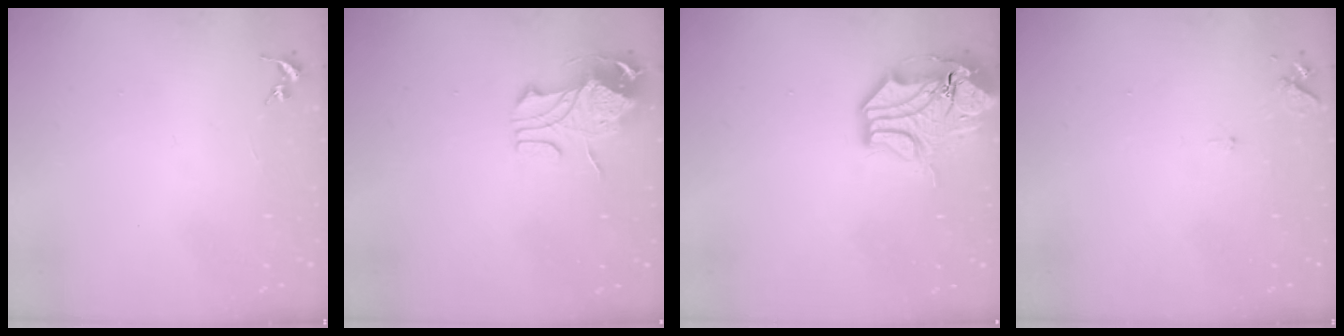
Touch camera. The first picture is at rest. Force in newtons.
{"total": 10.0, "press": 9.9, "slide": 0.6}
{"total": 15.1, "press": 14.9, "slide": 2.5}
{"total": 6.1, "press": 6.0, "slide": 0.8}